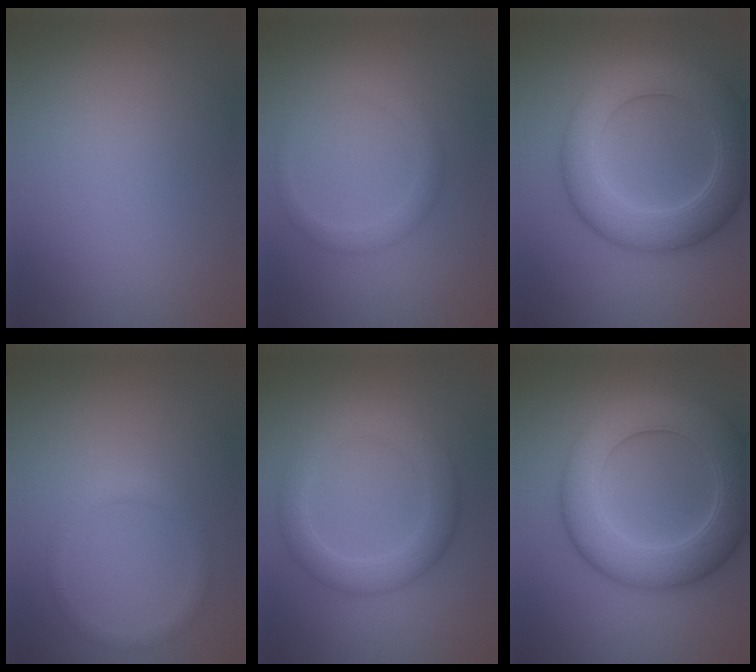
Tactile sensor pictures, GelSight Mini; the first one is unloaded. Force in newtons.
{"total": 2.1, "press": 2.1, "slide": 0.1}
{"total": 7.8, "press": 7.8, "slide": 0.1}
{"total": 1.4, "press": 1.3, "slide": 0.2}
{"total": 4.3, "press": 4.3, "slide": 0.3}
{"total": 8.9, "press": 8.9, "slide": 0.1}